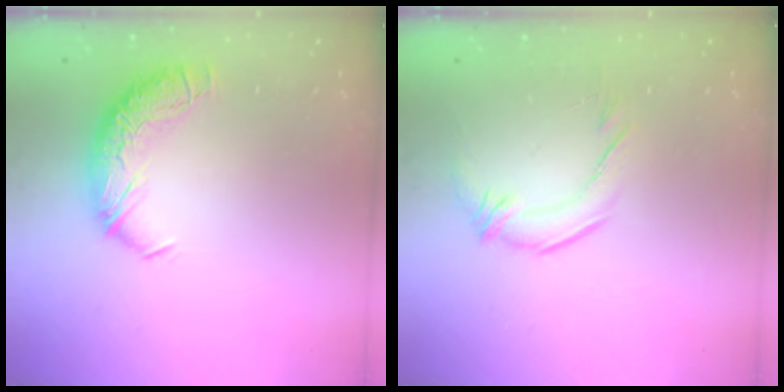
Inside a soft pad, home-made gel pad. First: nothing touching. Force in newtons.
{"total": 1.8, "press": 0.7, "slide": 1.7}